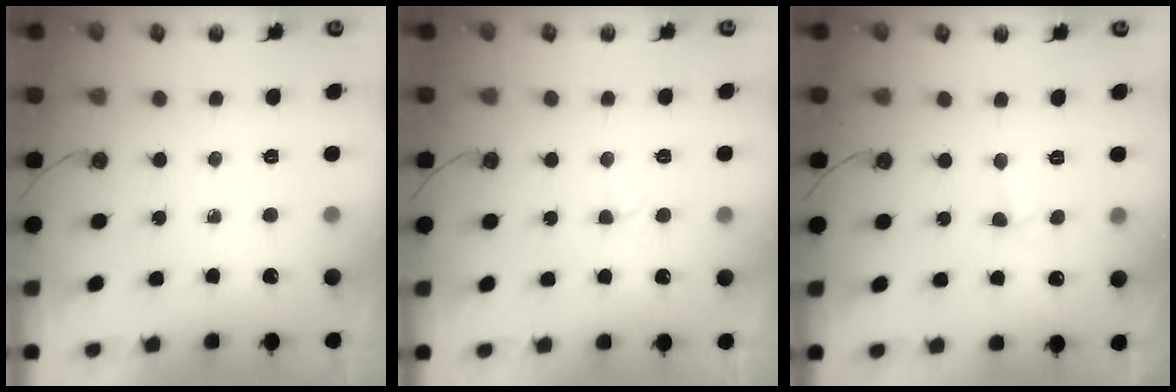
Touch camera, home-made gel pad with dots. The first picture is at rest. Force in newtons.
{"total": 3.0, "press": 3.0, "slide": 0.3}
{"total": 3.0, "press": 2.9, "slide": 0.4}